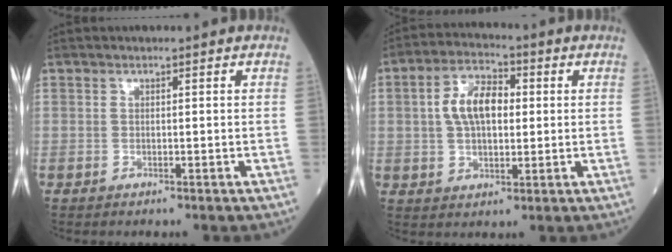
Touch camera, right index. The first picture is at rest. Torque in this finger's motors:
{"motor_torque": [0.22, -0.01, 0.17, 0.12]}